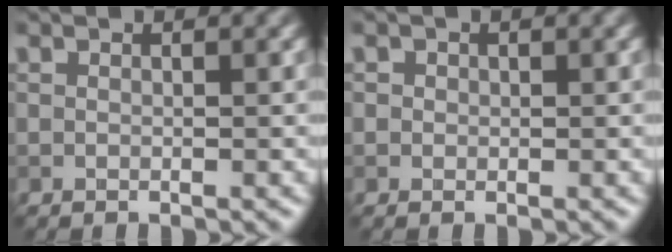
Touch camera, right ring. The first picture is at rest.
{"total": 0.7, "force": [0.2, 0.6, 0.1], "torque": [0.002, -0.002, -0.001]}